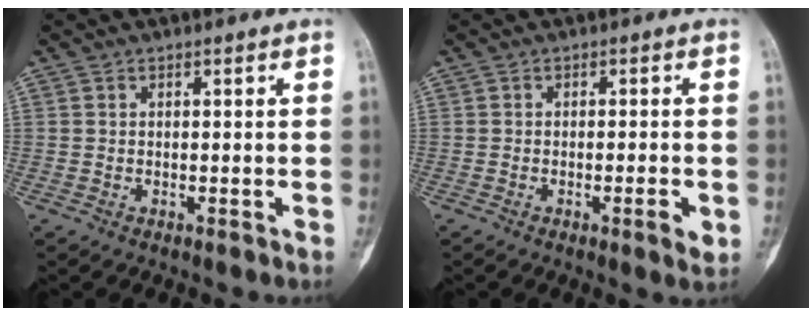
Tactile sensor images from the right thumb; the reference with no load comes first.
{"total": 3.3, "force": [-1.0, 0.7, 3.1], "torque": [-0.048, -0.003, -0.015]}